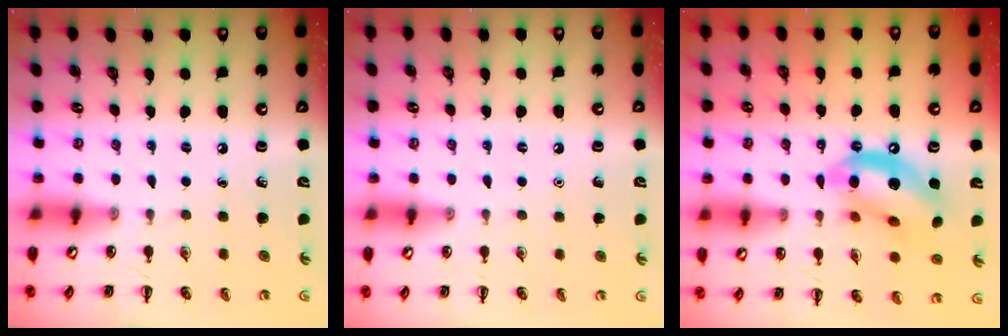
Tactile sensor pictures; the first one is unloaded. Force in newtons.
{"total": 1.6, "press": 1.5, "slide": 0.1}
{"total": 13.7, "press": 13.3, "slide": 3.6}